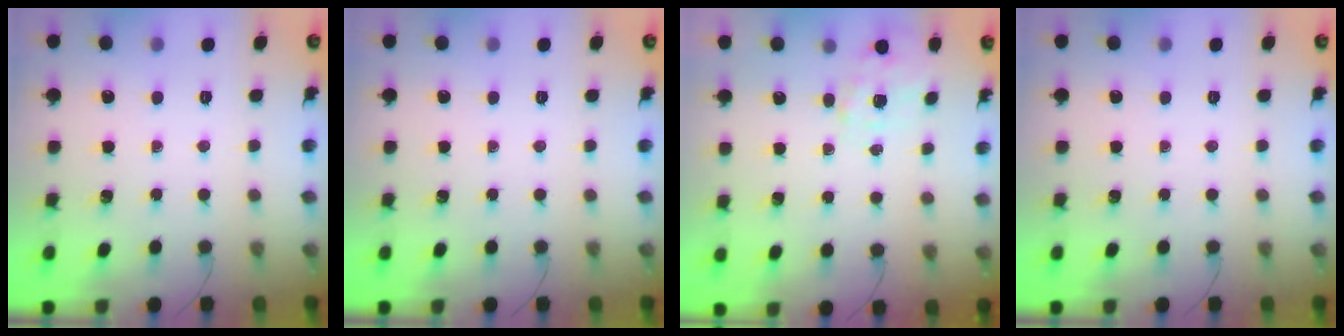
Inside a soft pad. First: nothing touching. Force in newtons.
{"total": 0.0}
{"total": 1.2, "press": 1.1, "slide": 0.5}
{"total": 0.0}